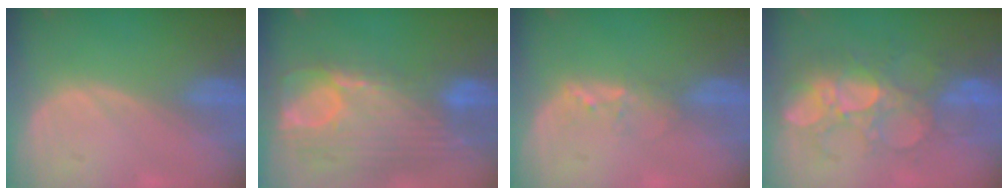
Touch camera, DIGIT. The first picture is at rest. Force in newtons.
{"total": 12.5, "press": 10.6, "slide": 6.7}
{"total": 2.0, "press": 1.9, "slide": 0.4}
{"total": 9.0, "press": 8.8, "slide": 2.3}